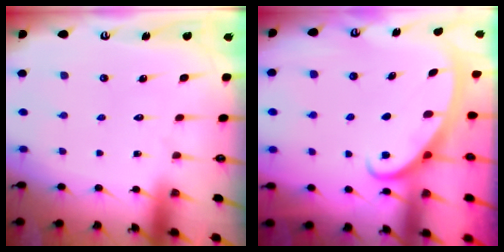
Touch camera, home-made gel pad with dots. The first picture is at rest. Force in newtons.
{"total": 2.6, "press": 2.5, "slide": 0.4}